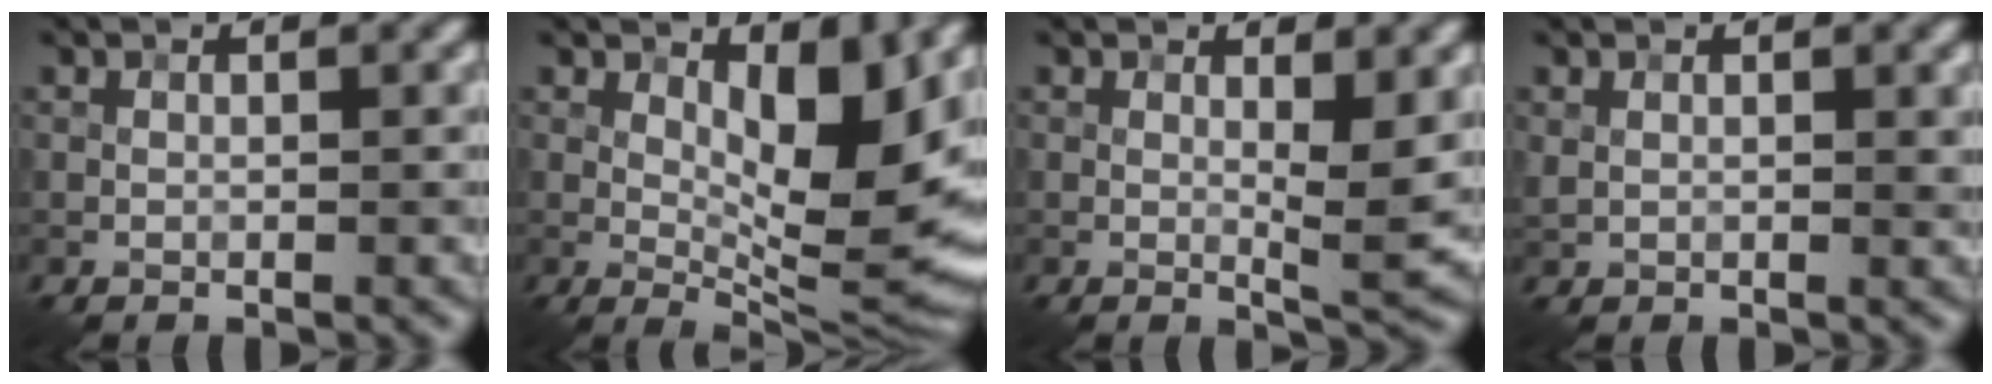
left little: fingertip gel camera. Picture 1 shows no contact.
{"total": 10.2, "force": [2.5, 3.6, 9.2], "torque": [-0.122, -0.007, 0.043]}
{"total": 3.7, "force": [0.9, 0.8, 3.5], "torque": [-0.051, -0.010, 0.017]}
{"total": 1.4, "force": [0.8, 0.5, 1.0], "torque": [-0.013, -0.004, 0.022]}